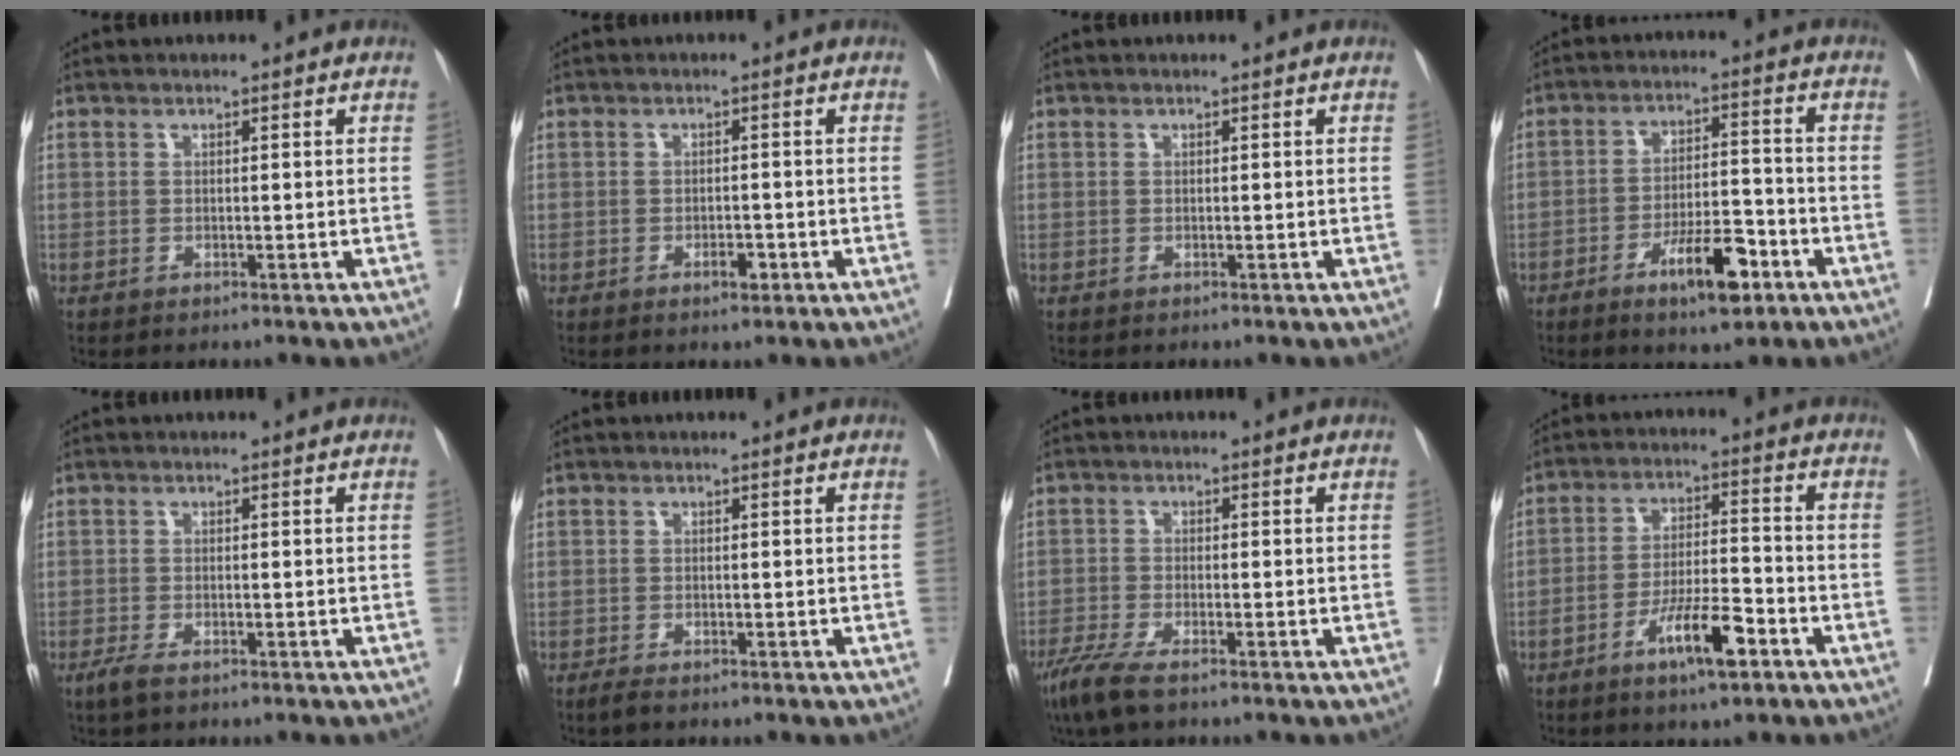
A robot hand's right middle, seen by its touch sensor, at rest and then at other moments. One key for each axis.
{"total": 1.9, "fx": -1.0, "fy": 0.7, "fz": 1.4, "tx": -0.020, "ty": 0.001, "tz": -0.015}
{"total": 0.0}
{"total": 8.8, "fx": -4.9, "fy": 2.4, "fz": 6.9, "tx": -0.115, "ty": 0.002, "tz": -0.077}
{"total": 1.9, "fx": -1.3, "fy": 0.5, "fz": 1.4, "tx": -0.033, "ty": -0.005, "tz": -0.024}
{"total": 1.5, "fx": -1.2, "fy": -0.2, "fz": 0.9, "tx": -0.030, "ty": -0.010, "tz": -0.026}
{"total": 5.0, "fx": -3.6, "fy": 0.6, "fz": 3.4, "tx": -0.071, "ty": -0.014, "tz": -0.067}
{"total": 8.6, "fx": -4.7, "fy": 1.4, "fz": 7.0, "tx": -0.126, "ty": -0.002, "tz": -0.081}